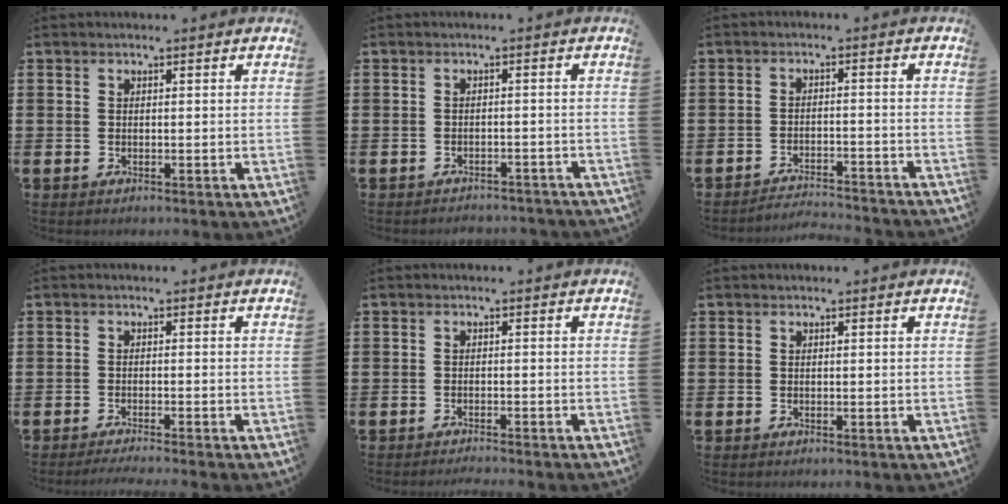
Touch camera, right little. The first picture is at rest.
{"total": 1.4, "force": [-1.4, 0.0, -0.1], "torque": [-0.003, 0.004, -0.031]}
{"total": 2.7, "force": [-2.7, -0.1, 0.0], "torque": [-0.004, 0.004, -0.057]}
{"total": 1.2, "force": [-1.0, -0.2, 0.5], "torque": [-0.007, -0.001, -0.020]}
{"total": 0.9, "force": [-0.9, -0.2, 0.2], "torque": [-0.002, -0.001, -0.018]}
{"total": 0.0}